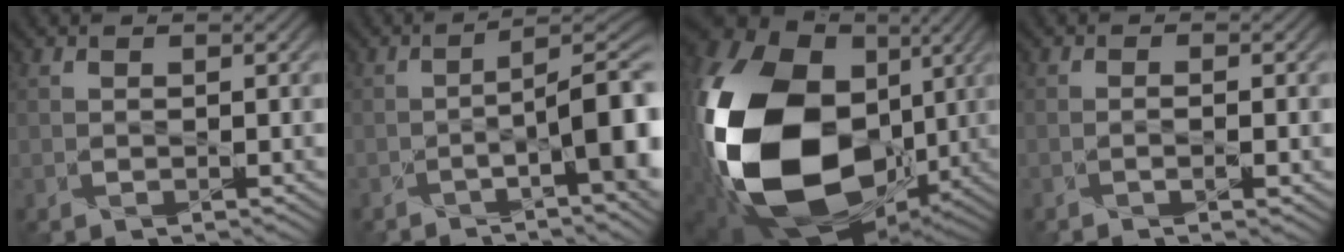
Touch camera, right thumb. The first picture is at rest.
{"total": 11.4, "force": [-2.7, 3.3, 10.5], "torque": [-0.132, -0.009, -0.044]}
{"total": 22.6, "force": [-1.3, 16.0, 15.9], "torque": [-0.413, -0.052, -0.003]}
{"total": 1.2, "force": [-0.5, 0.2, 1.1], "torque": [-0.015, -0.002, -0.012]}